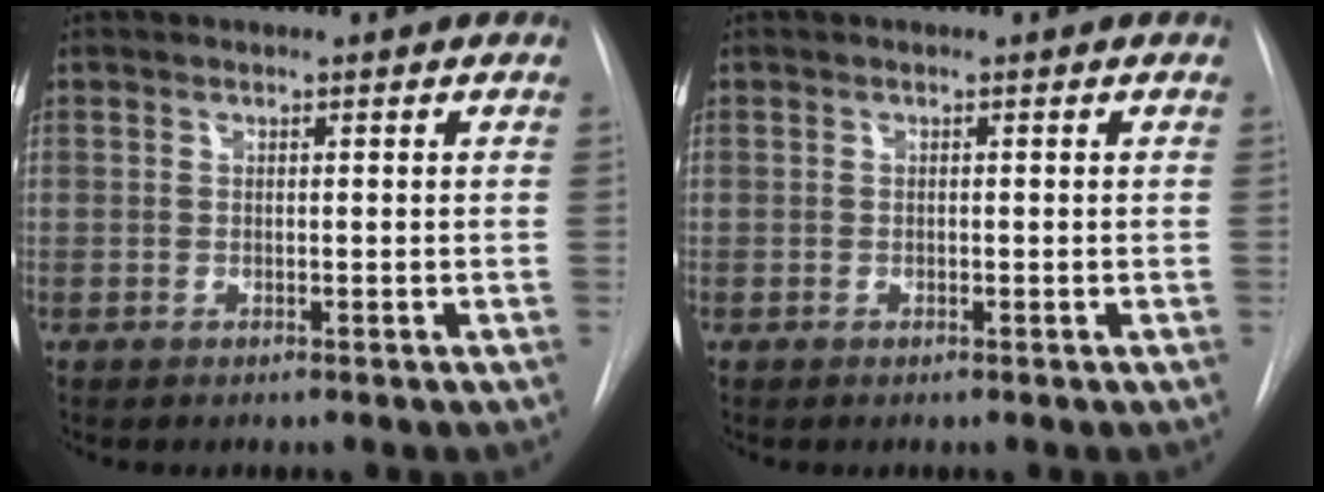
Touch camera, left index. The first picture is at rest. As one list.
[{"total": 0.0}]